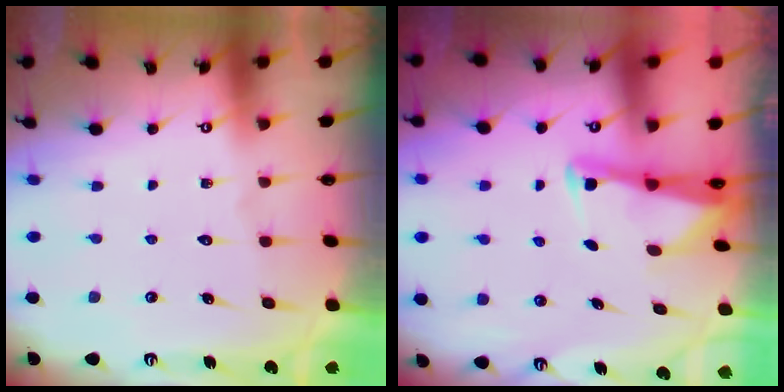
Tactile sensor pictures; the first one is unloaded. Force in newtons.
{"total": 2.5, "press": 2.5, "slide": 0.3}